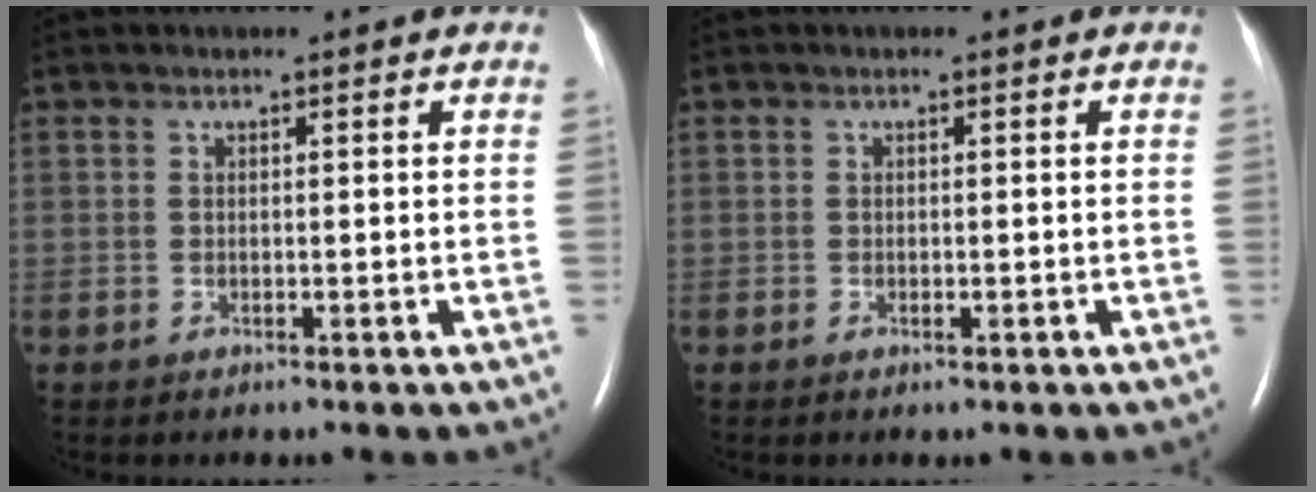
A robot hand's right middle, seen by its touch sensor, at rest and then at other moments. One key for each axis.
{"total": 0.6, "fx": -0.3, "fy": 0.2, "fz": 0.5, "tx": -0.010, "ty": -0.002, "tz": -0.002}